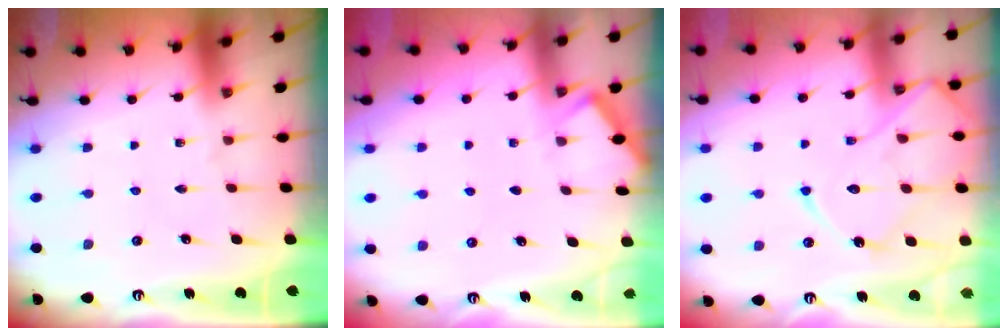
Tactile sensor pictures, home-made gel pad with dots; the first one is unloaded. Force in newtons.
{"total": 2.7, "press": 2.7, "slide": 0.2}
{"total": 14.3, "press": 14.3, "slide": 1.4}